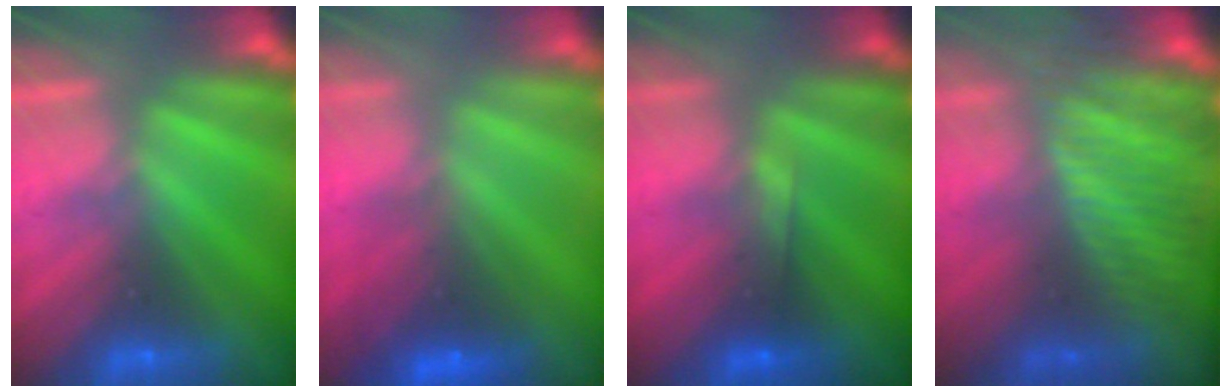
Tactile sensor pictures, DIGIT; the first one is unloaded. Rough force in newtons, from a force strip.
{"total": 2.9}
{"total": 4.5}
{"total": 4.7}